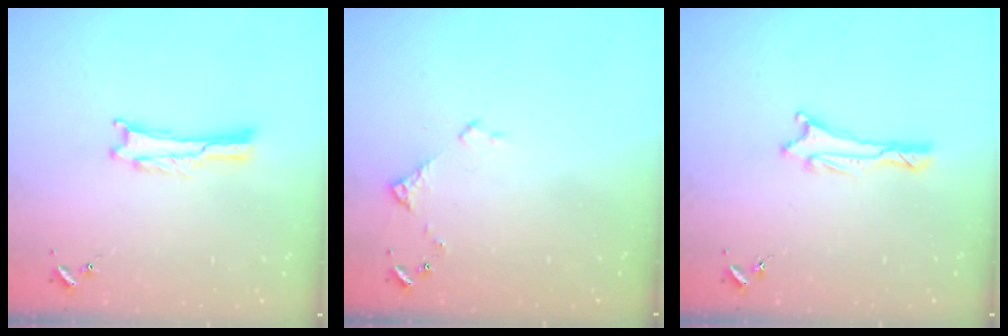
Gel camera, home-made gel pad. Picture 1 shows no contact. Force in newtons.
{"total": 3.5, "press": 3.5, "slide": 0.4}
{"total": 1.0, "press": 1.0, "slide": 0.2}